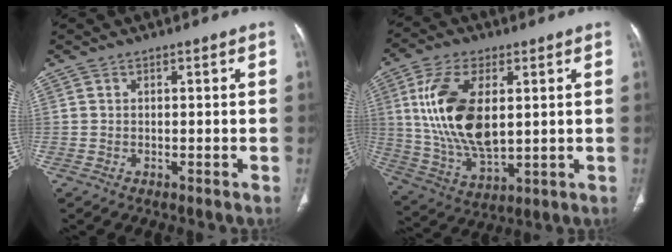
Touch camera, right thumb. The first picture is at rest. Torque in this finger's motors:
{"motor_torque": [1.76, 2.49, 1.96, 0.50, 0.68]}